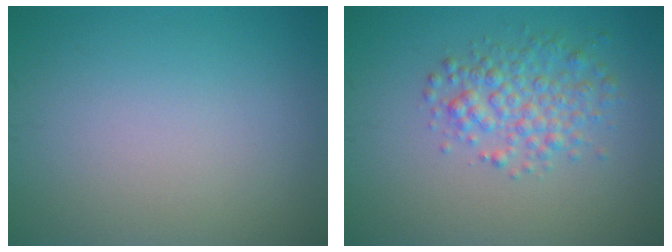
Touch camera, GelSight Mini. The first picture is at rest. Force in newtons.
{"total": 3.5, "press": 3.5, "slide": 0.1}